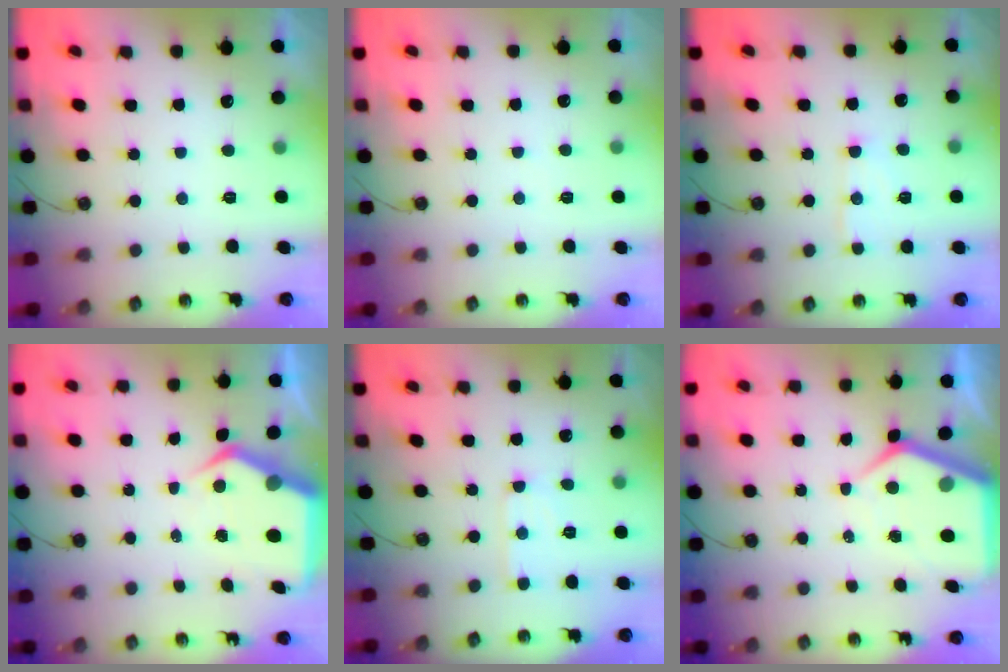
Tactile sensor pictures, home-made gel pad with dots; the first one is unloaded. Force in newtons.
{"total": 2.0, "press": 2.0, "slide": 0.4}
{"total": 7.7, "press": 7.7, "slide": 0.5}
{"total": 7.6, "press": 7.5, "slide": 1.2}
{"total": 4.6, "press": 4.6, "slide": 0.1}
{"total": 8.5, "press": 8.5, "slide": 0.7}